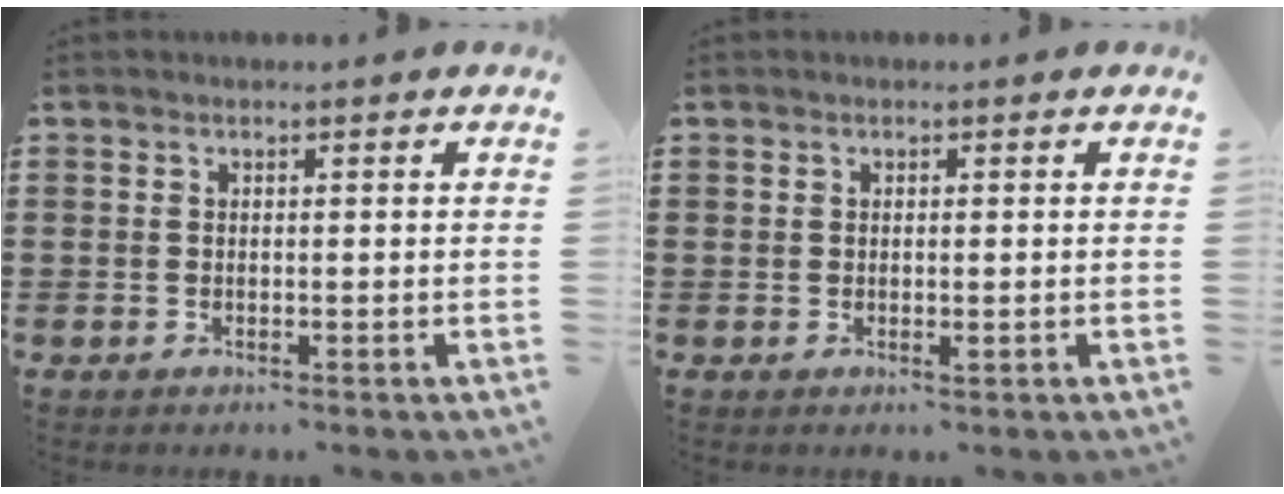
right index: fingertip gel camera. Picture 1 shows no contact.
{"total": 0.7, "force": [0.0, 0.2, 0.7], "torque": [-0.014, -0.002, 0.001]}